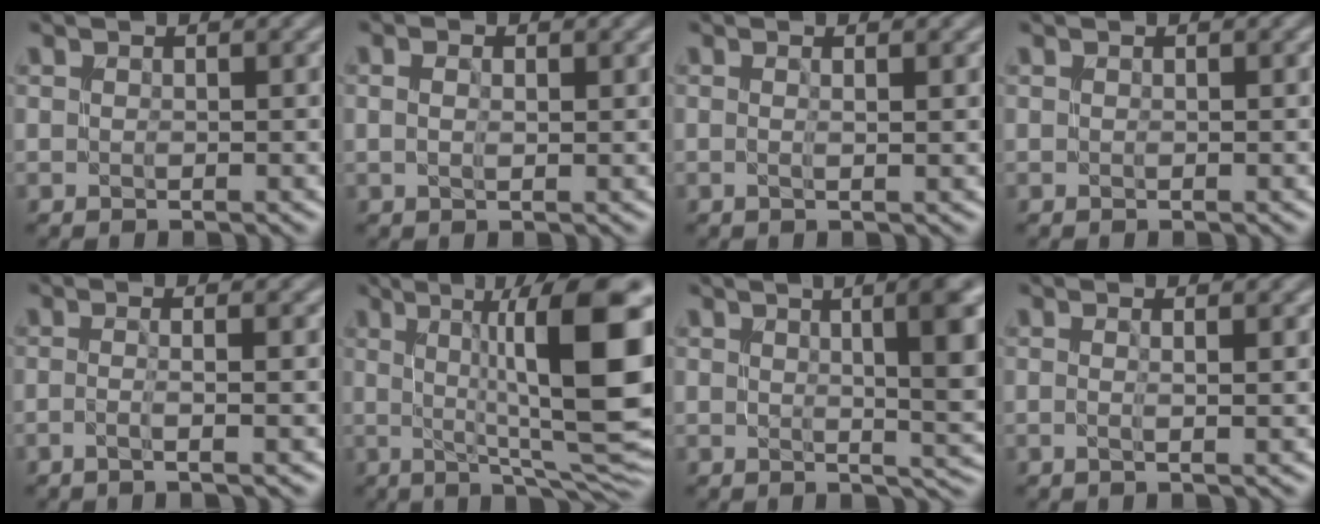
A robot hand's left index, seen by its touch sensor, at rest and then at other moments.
{"total": 1.6, "force": [0.5, 0.9, 1.3], "torque": [-0.020, -0.002, 0.002]}
{"total": 1.8, "force": [0.4, 0.7, 1.6], "torque": [-0.015, -0.004, -0.010]}
{"total": 0.0}
{"total": 3.4, "force": [0.1, 1.5, 3.1], "torque": [-0.026, -0.004, -0.028]}
{"total": 14.6, "force": [2.4, 3.5, 14.0], "torque": [-0.176, 0.005, 0.036]}
{"total": 8.3, "force": [2.2, 2.7, 7.5], "torque": [-0.066, 0.011, 0.027]}
{"total": 2.2, "force": [0.5, 0.8, 1.9], "torque": [-0.016, -0.003, -0.015]}